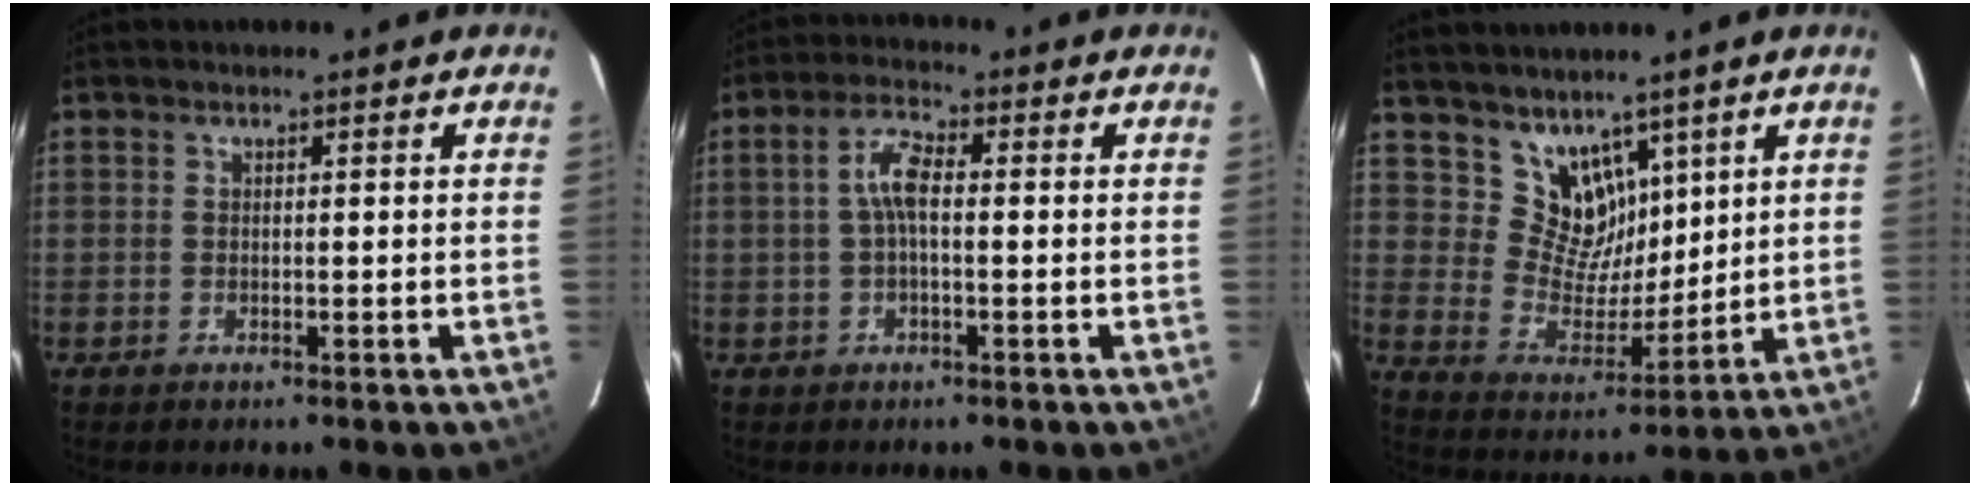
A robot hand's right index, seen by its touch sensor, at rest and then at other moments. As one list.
[{"total": 4.6, "force": [-0.1, 1.6, 4.3], "torque": [-0.091, 0.014, -0.002]}, {"total": 9.7, "force": [6.6, 6.5, 2.9], "torque": [-0.045, -0.003, 0.136]}]